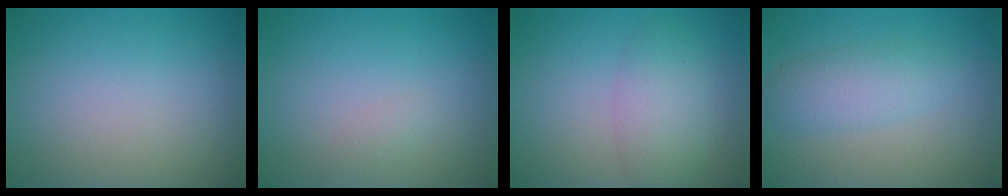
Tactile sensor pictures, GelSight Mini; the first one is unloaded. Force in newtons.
{"total": 0.6, "press": 0.6, "slide": 0.0}
{"total": 2.4, "press": 2.4, "slide": 0.2}
{"total": 2.8, "press": 2.8, "slide": 0.1}